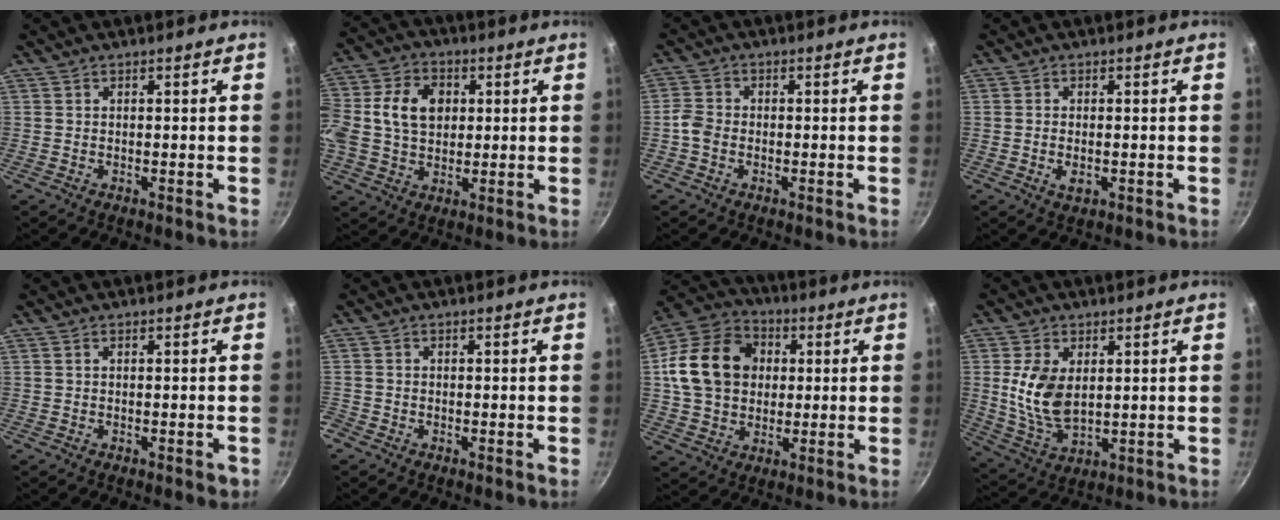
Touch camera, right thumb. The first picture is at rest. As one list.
[{"total": 16.6, "force": [2.4, 12.3, 10.8], "torque": [-0.214, 0.029, 0.033]}, {"total": 3.1, "force": [-1.1, 2.4, 1.6], "torque": [-0.033, 0.014, -0.030]}, {"total": 2.4, "force": [-0.7, 1.2, 2.0], "torque": [-0.038, -0.005, -0.011]}, {"total": 1.7, "force": [-0.6, 0.6, 1.4], "torque": [-0.016, 0.005, -0.006]}, {"total": 2.1, "force": [-1.3, 1.6, 0.6], "torque": [-0.018, 0.002, -0.029]}, {"total": 17.0, "force": [2.4, 13.5, 10.0], "torque": [-0.150, 0.021, 0.032]}, {"total": 10.5, "force": [1.7, 6.4, 8.2], "torque": [-0.157, -0.020, 0.042]}]